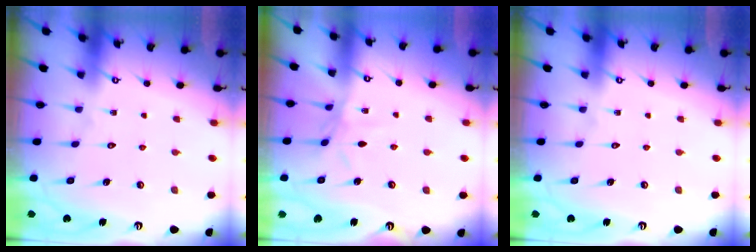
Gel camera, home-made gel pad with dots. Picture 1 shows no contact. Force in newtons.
{"total": 4.1, "press": 4.1, "slide": 0.4}
{"total": 0.0}